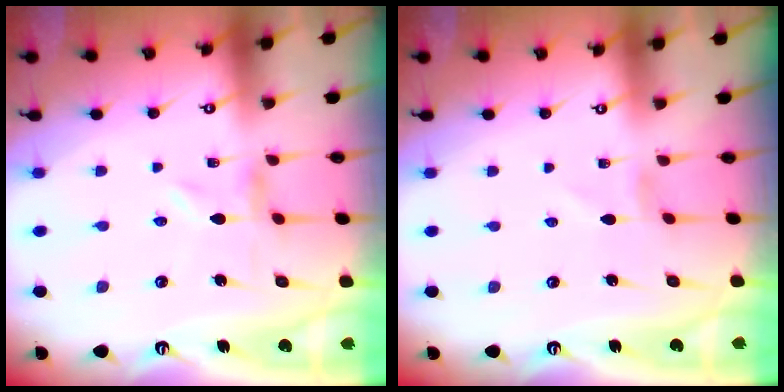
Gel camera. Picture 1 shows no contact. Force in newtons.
{"total": 0.5, "press": 0.5, "slide": 0.1}